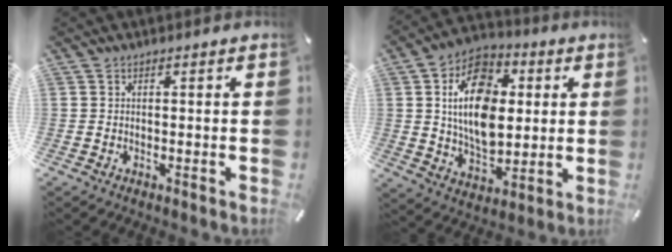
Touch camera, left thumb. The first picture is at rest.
{"total": 17.1, "force": [2.7, 11.8, 12.1], "torque": [-0.226, 0.005, 0.045]}